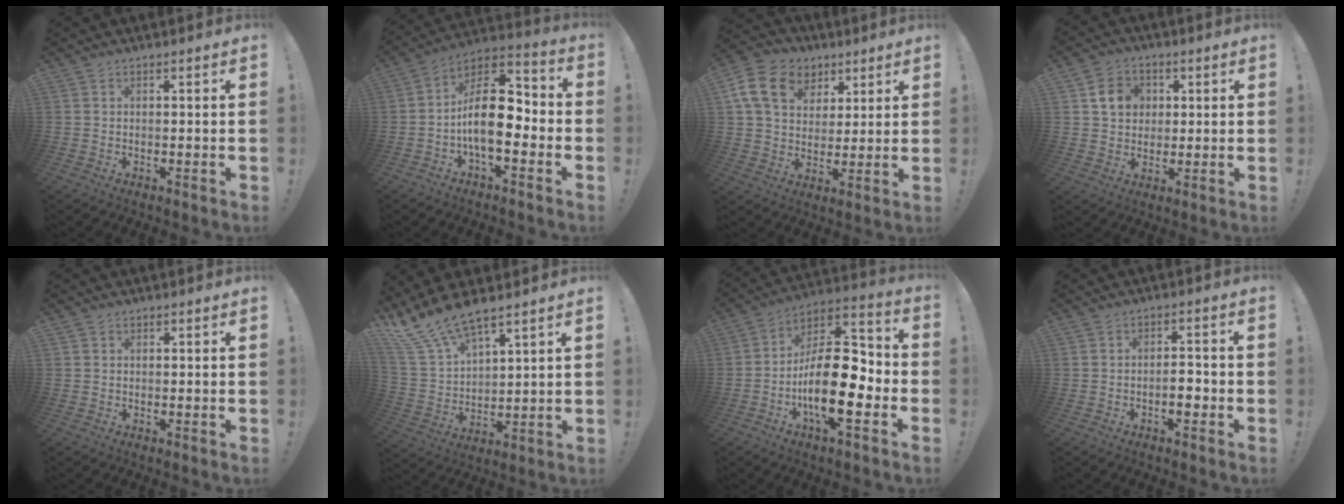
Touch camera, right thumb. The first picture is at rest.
{"total": 16.3, "force": [-2.7, 8.1, 13.8], "torque": [-0.238, 0.016, -0.042]}
{"total": 16.5, "force": [6.6, 12.4, 8.7], "torque": [-0.134, -0.016, 0.131]}
{"total": 8.9, "force": [2.8, 7.7, 3.5], "torque": [-0.051, 0.000, 0.057]}
{"total": 0.6, "force": [0.3, 0.5, -0.1], "torque": [0.009, -0.003, 0.004]}
{"total": 12.5, "force": [10.9, 3.1, 5.3], "torque": [-0.124, -0.076, 0.203]}
{"total": 21.0, "force": [-5.6, 9.0, 18.1], "torque": [-0.321, 0.022, -0.087]}
{"total": 5.0, "force": [-2.0, 2.2, 4.0], "torque": [-0.050, 0.006, -0.037]}